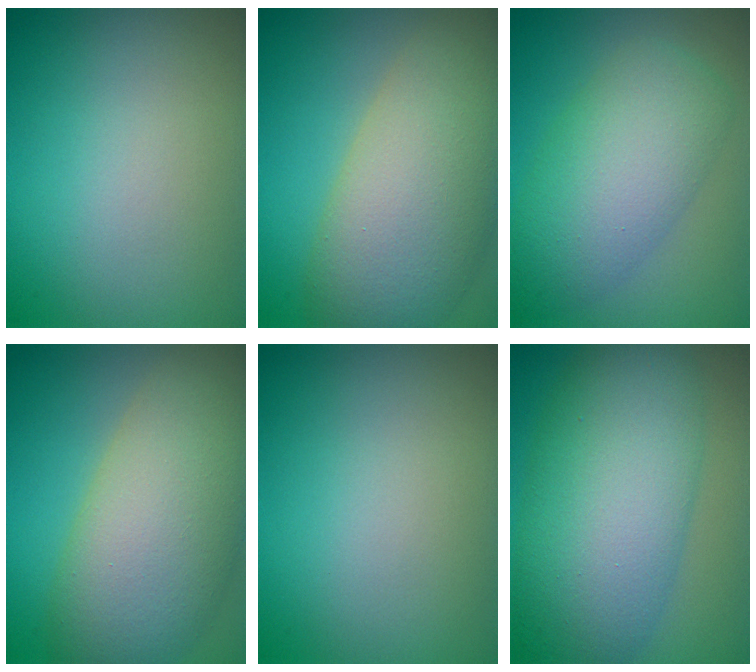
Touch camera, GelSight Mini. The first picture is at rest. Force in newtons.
{"total": 10.7, "press": 10.7, "slide": 0.7}
{"total": 7.1, "press": 7.1, "slide": 0.3}
{"total": 11.0, "press": 10.9, "slide": 0.9}
{"total": 0.0}
{"total": 11.0, "press": 11.0, "slide": 0.1}